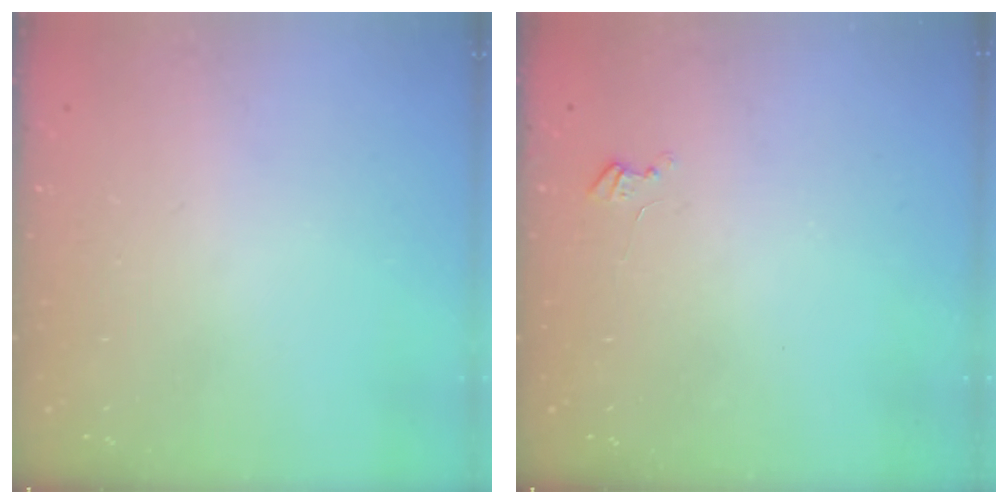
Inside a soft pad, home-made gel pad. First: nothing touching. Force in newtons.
{"total": 2.7, "press": 2.7, "slide": 0.3}